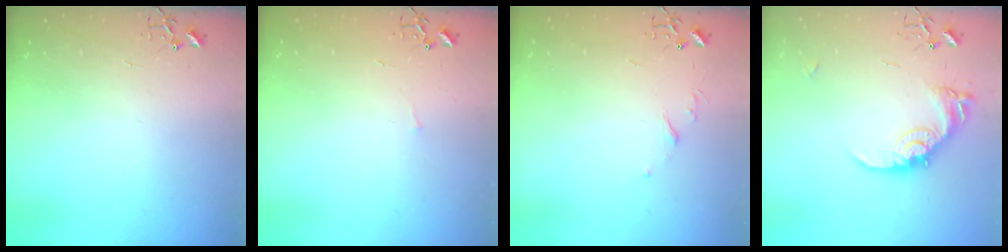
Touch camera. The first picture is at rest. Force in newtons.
{"total": 2.8, "press": 2.8, "slide": 0.3}
{"total": 3.8, "press": 3.7, "slide": 0.6}
{"total": 15.7, "press": 15.6, "slide": 0.8}